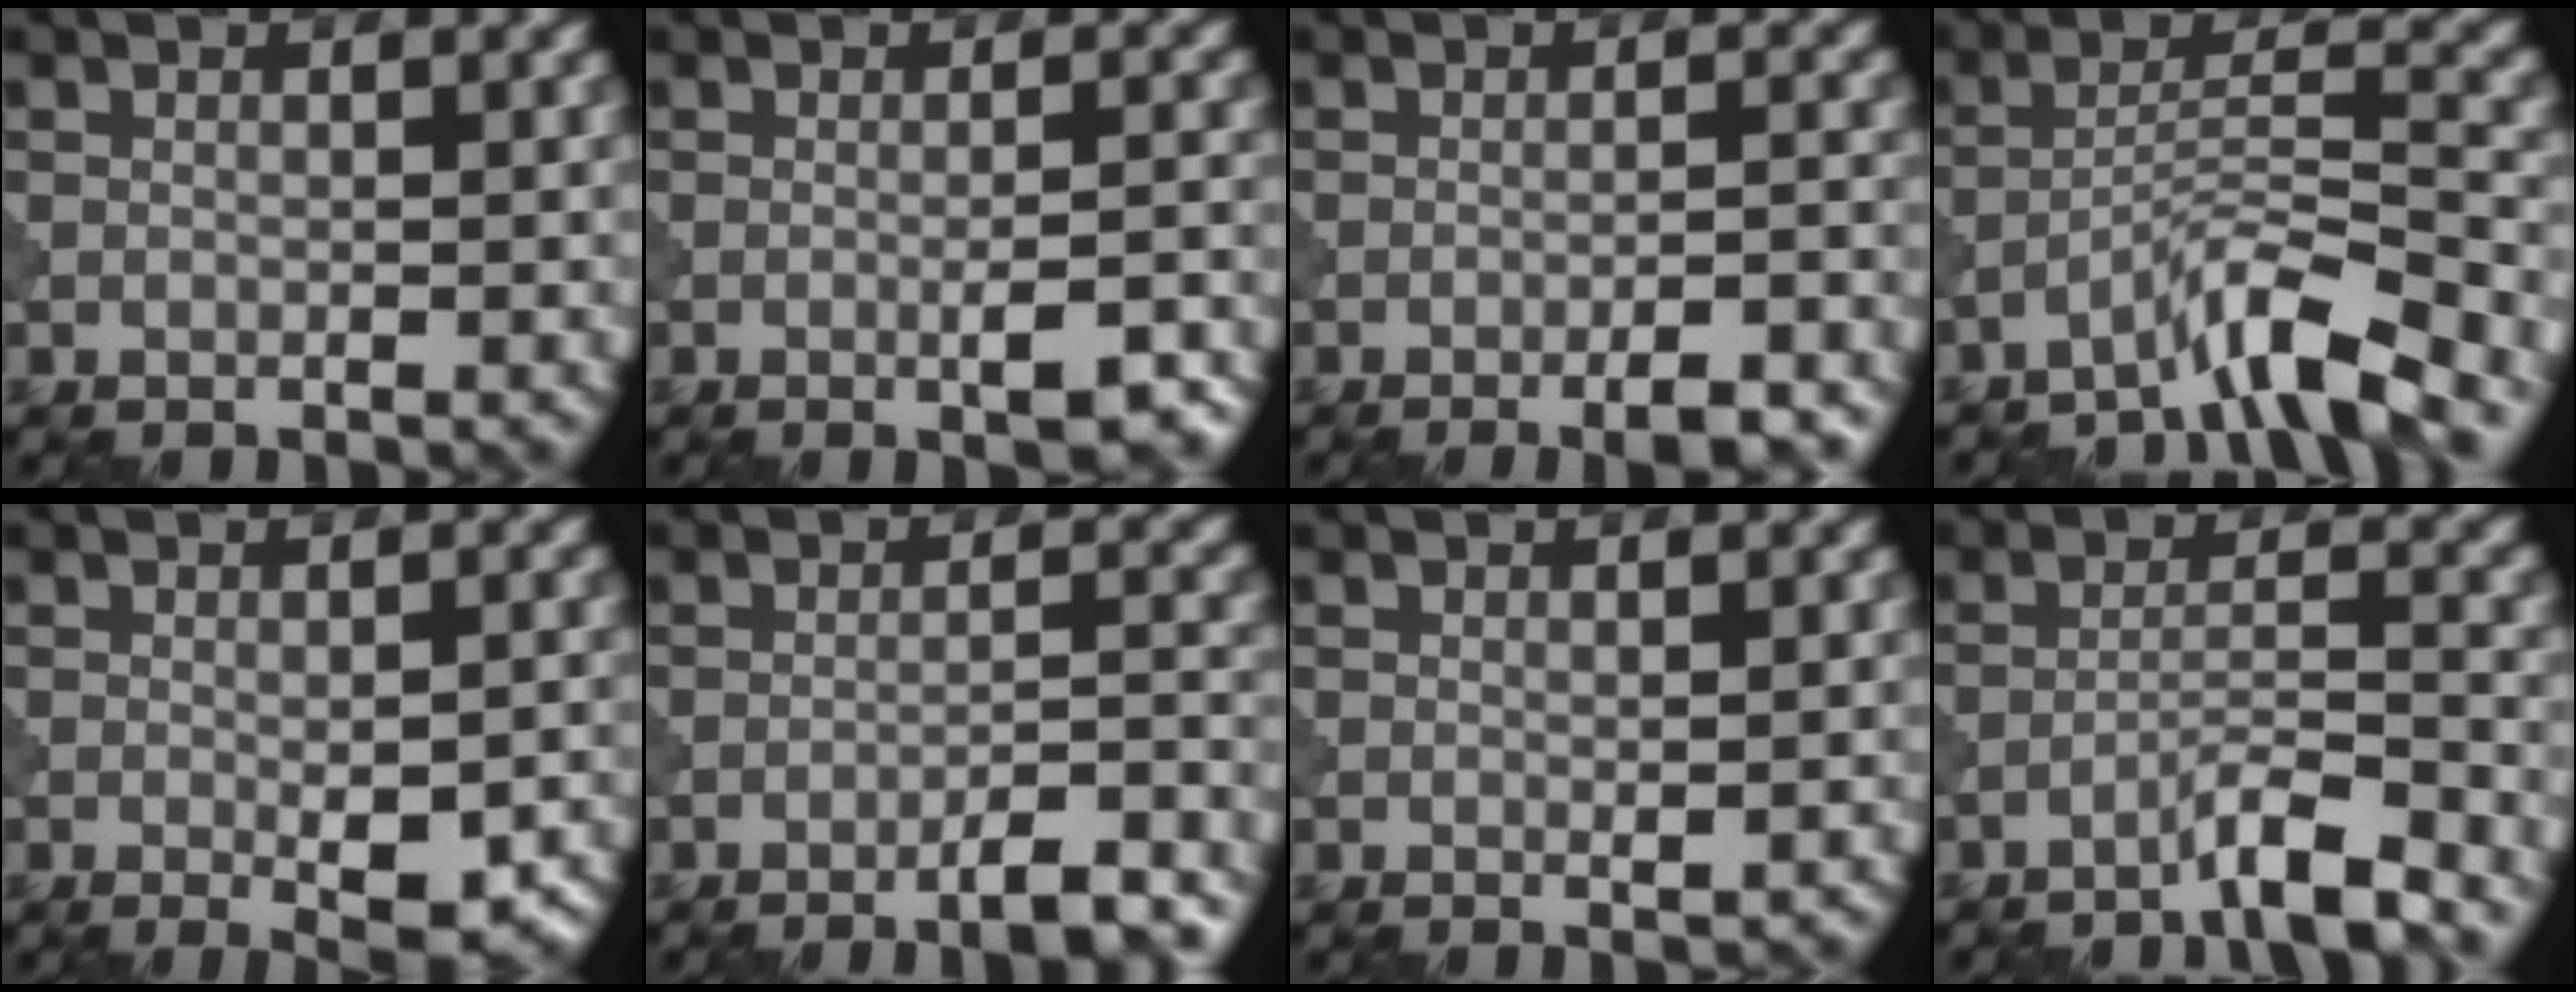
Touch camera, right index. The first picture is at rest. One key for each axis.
{"total": 4.1, "fx": -1.8, "fy": 1.0, "fz": 3.6, "tx": -0.053, "ty": 0.003, "tz": -0.023}
{"total": 4.6, "fx": -3.2, "fy": 0.9, "fz": 3.1, "tx": -0.045, "ty": 0.010, "tz": -0.046}
{"total": 5.7, "fx": -4.5, "fy": 0.3, "fz": 3.5, "tx": -0.059, "ty": 0.014, "tz": -0.088}
{"total": 5.2, "fx": -1.8, "fy": 1.9, "fz": 4.5, "tx": -0.064, "ty": -0.012, "tz": -0.017}
{"total": 6.0, "fx": -4.6, "fy": 1.1, "fz": 3.7, "tx": -0.049, "ty": 0.012, "tz": -0.064}
{"total": 0.6, "fx": 0.0, "fy": 0.1, "fz": 0.6, "tx": -0.009, "ty": -0.002, "tz": 0.001}
{"total": 4.3, "fx": -3.4, "fy": 0.2, "fz": 2.7, "tx": -0.037, "ty": 0.015, "tz": -0.070}